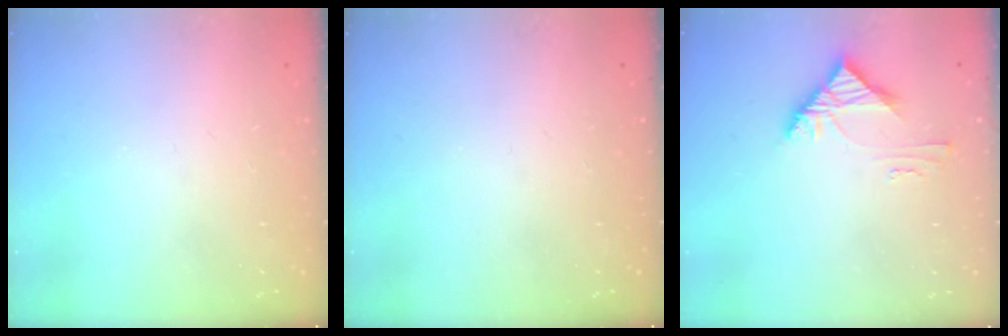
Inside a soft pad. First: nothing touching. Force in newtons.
{"total": 0.0}
{"total": 4.3, "press": 4.3, "slide": 0.5}